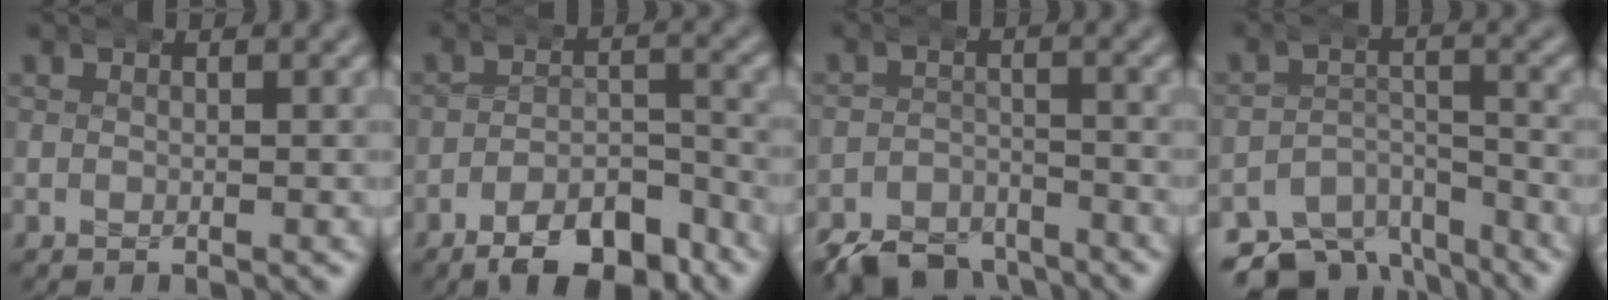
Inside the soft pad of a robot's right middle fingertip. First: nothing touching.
{"total": 7.9, "force": [-6.5, 2.9, 3.5], "torque": [-0.030, -0.009, -0.101]}
{"total": 6.9, "force": [-6.2, 2.8, 1.6], "torque": [-0.004, -0.018, -0.102]}
{"total": 8.7, "force": [-7.1, 4.2, 2.7], "torque": [-0.034, -0.023, -0.114]}